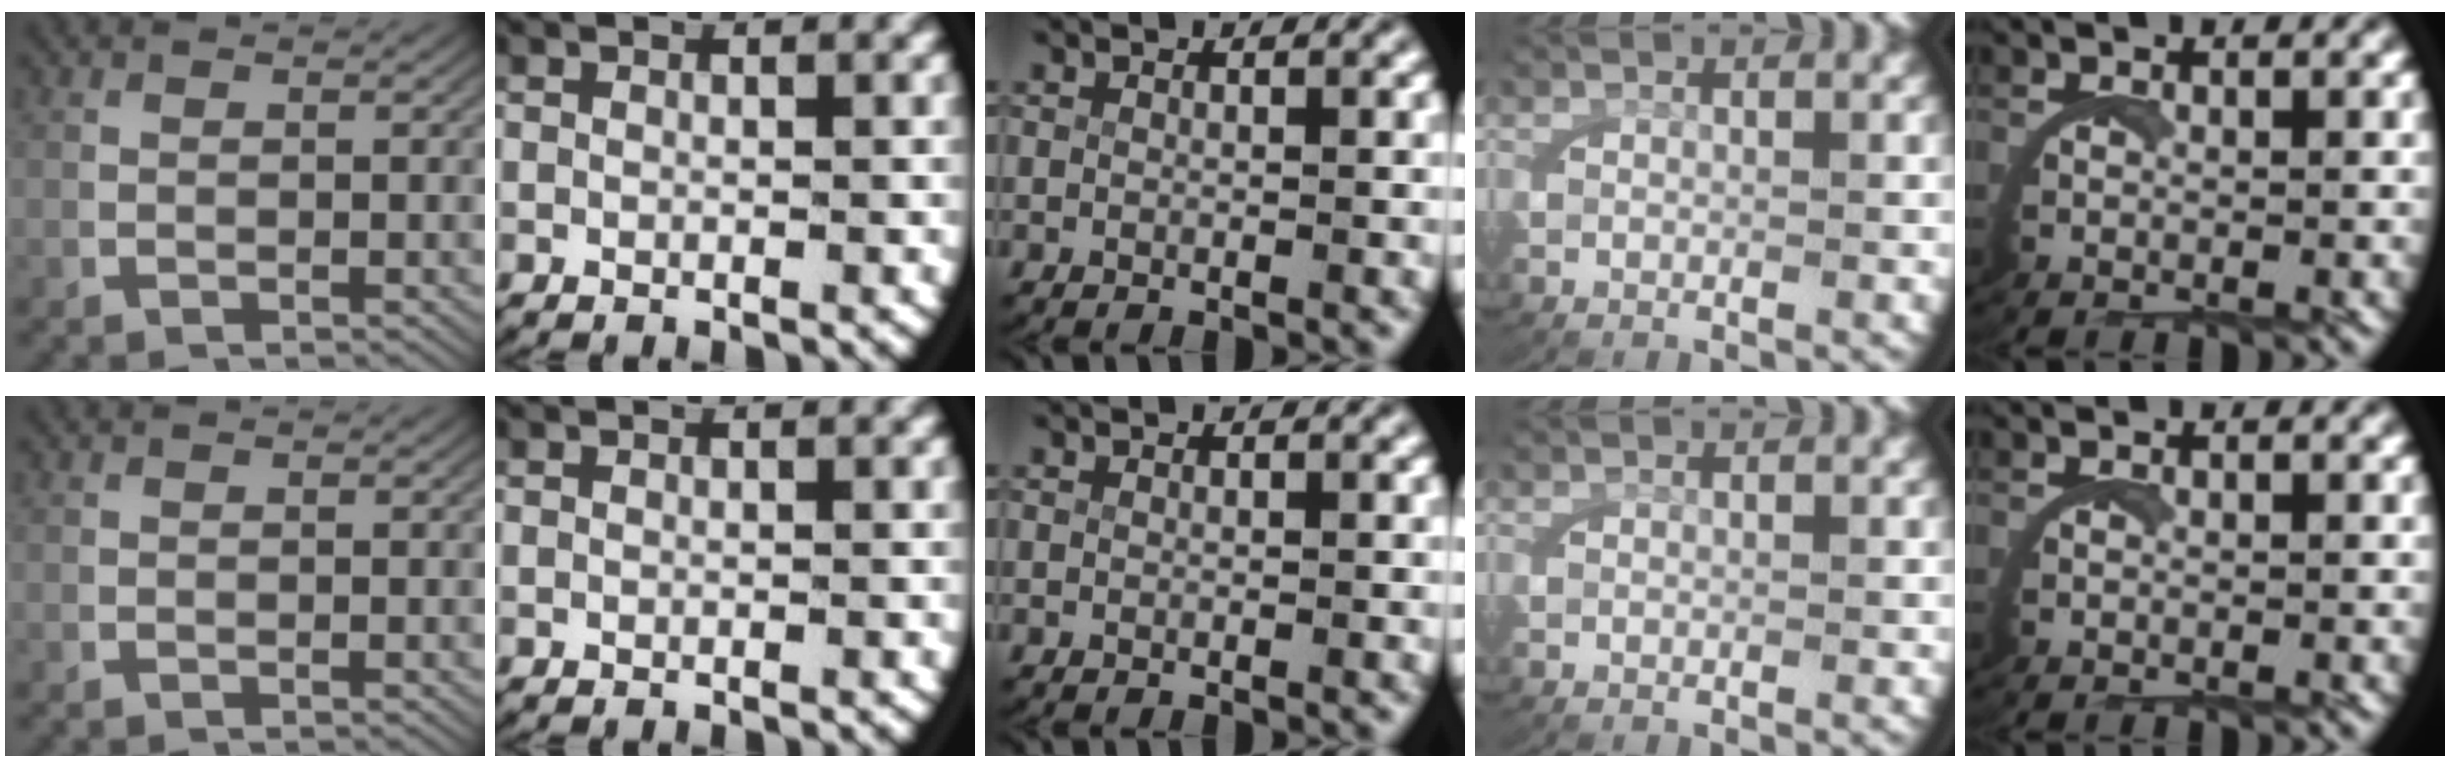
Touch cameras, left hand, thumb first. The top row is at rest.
{}